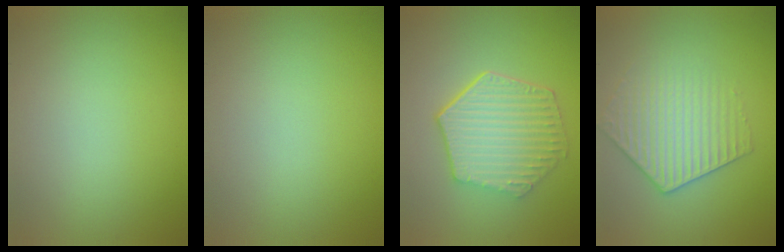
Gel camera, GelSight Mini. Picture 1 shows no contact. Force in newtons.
{"total": 0.0}
{"total": 6.5, "press": 4.9, "slide": 4.3}
{"total": 3.7, "press": 3.5, "slide": 1.3}